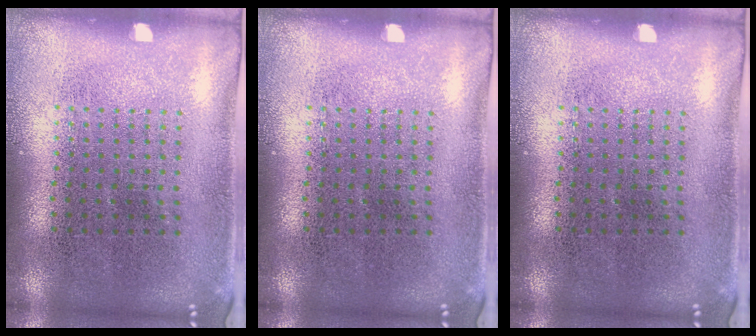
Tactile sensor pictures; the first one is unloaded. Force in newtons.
{"total": 0.0}
{"total": 0.0}